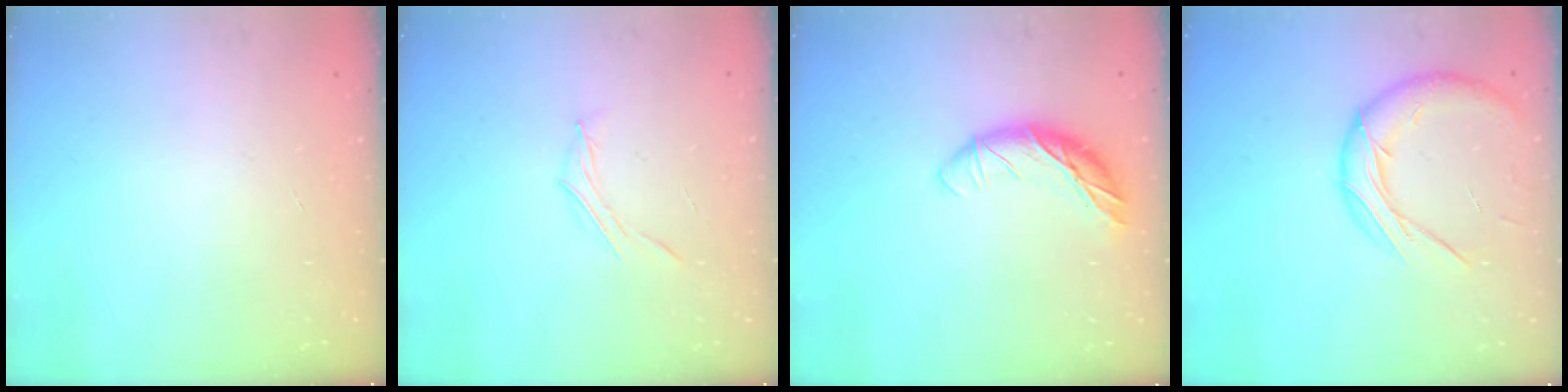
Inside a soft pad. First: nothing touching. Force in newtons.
{"total": 3.9, "press": 3.7, "slide": 1.1}
{"total": 11.1, "press": 11.1, "slide": 0.7}
{"total": 13.3, "press": 13.1, "slide": 1.9}